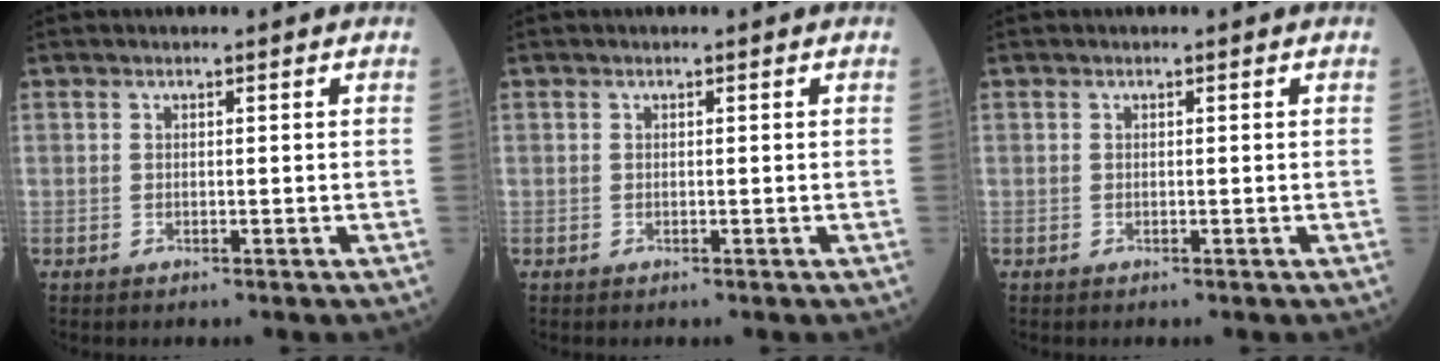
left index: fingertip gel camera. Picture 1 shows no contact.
{"total": 0.0}
{"total": 0.0}